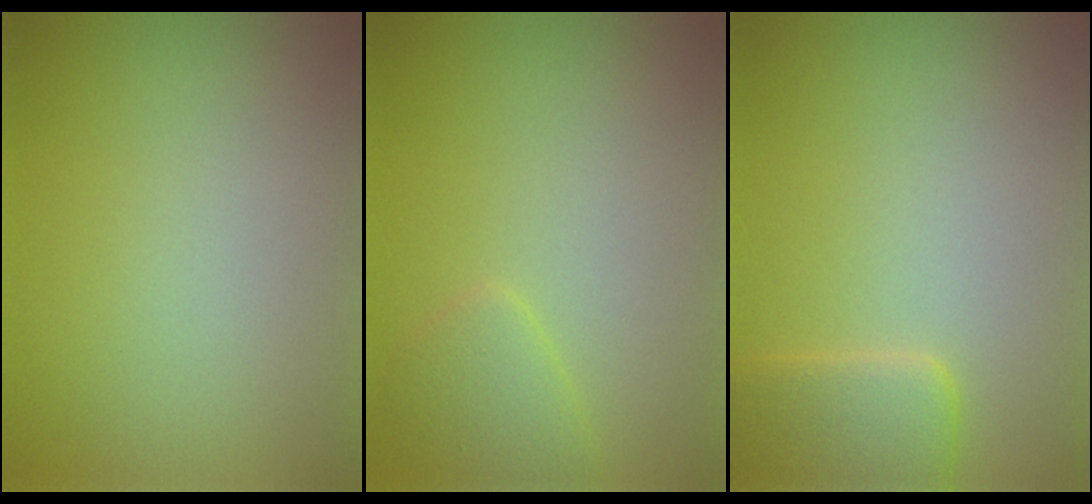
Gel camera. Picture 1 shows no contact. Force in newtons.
{"total": 1.7, "press": 1.7, "slide": 0.1}
{"total": 3.1, "press": 3.1, "slide": 0.2}